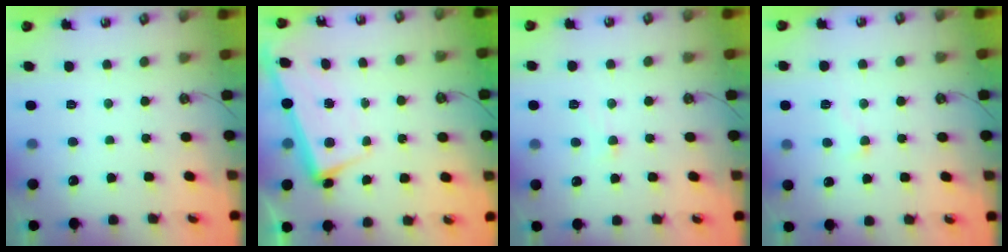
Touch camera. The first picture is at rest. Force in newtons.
{"total": 2.3, "press": 2.2, "slide": 0.7}
{"total": 1.3, "press": 1.2, "slide": 0.5}
{"total": 2.4, "press": 2.3, "slide": 0.7}